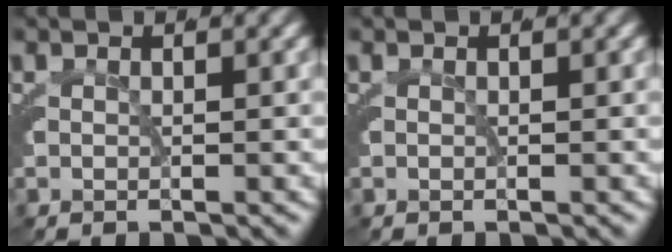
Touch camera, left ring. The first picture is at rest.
{"total": 0.0}